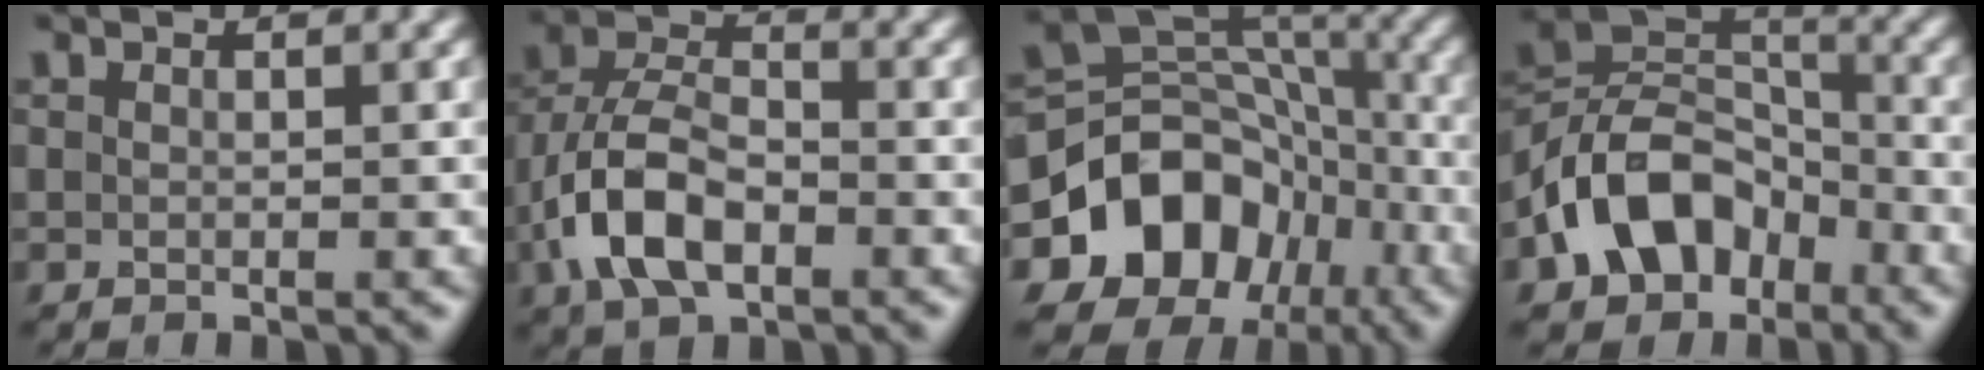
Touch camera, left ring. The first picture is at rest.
{"total": 7.3, "force": [-3.0, 3.9, 5.3], "torque": [-0.111, 0.004, -0.067]}
{"total": 13.0, "force": [-5.2, 10.2, 6.2], "torque": [-0.121, 0.004, -0.096]}
{"total": 9.2, "force": [-4.4, 6.5, 4.7], "torque": [-0.080, 0.009, -0.104]}